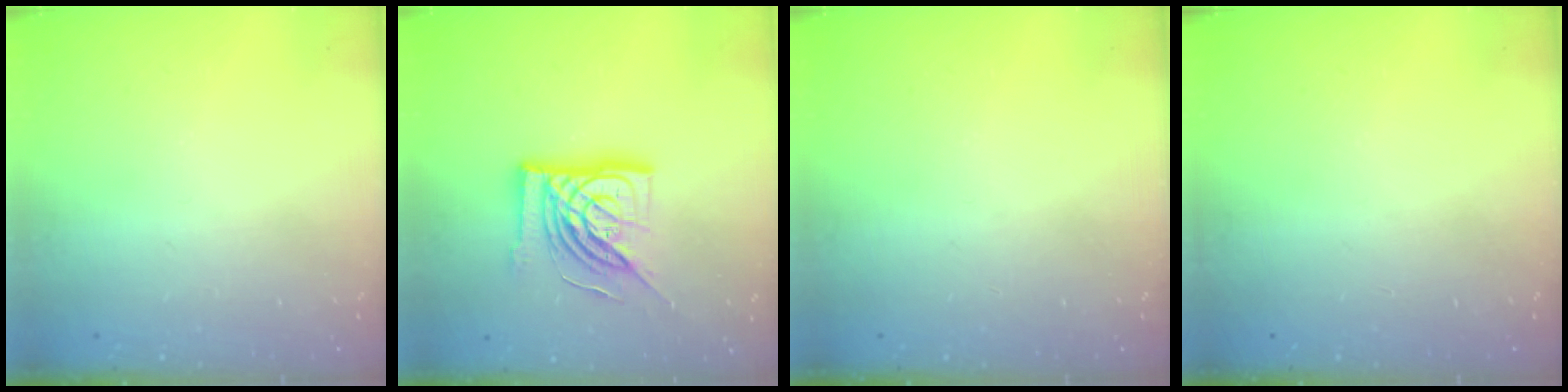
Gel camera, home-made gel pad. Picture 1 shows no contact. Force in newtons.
{"total": 15.7, "press": 15.7, "slide": 1.5}
{"total": 0.0}
{"total": 0.0}